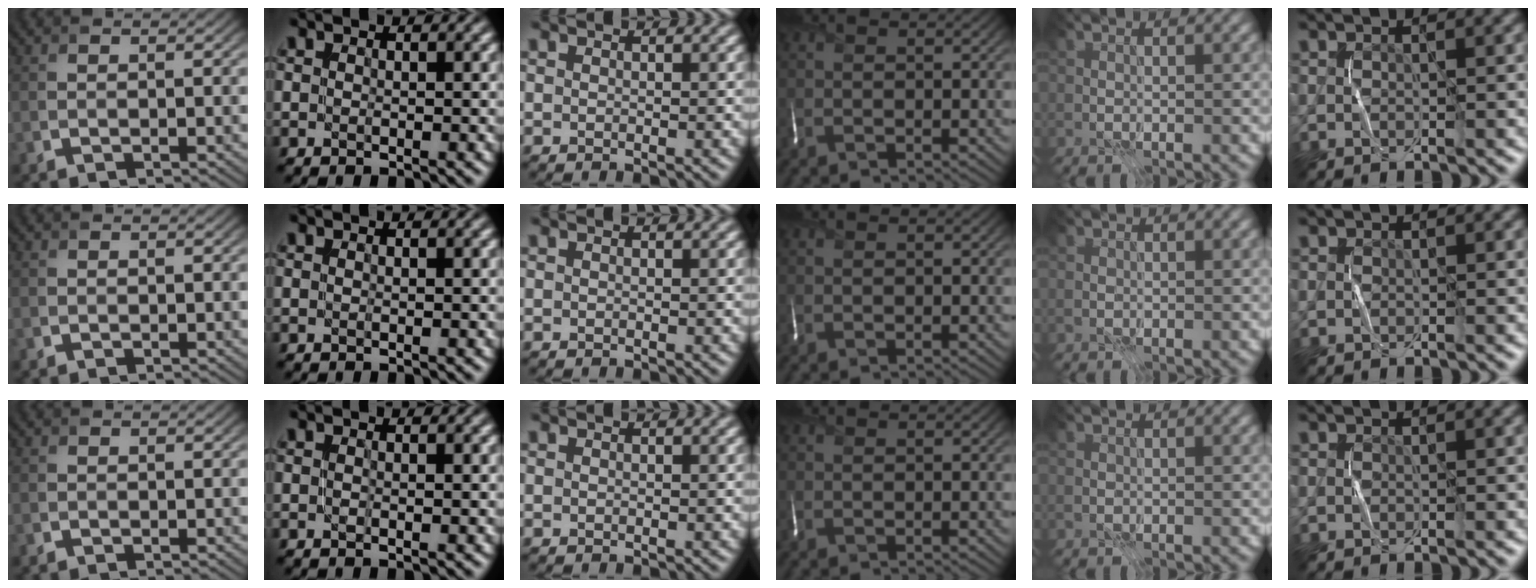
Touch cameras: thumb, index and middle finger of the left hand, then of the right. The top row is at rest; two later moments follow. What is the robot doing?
{"motion": "fold", "object": "scarf"}